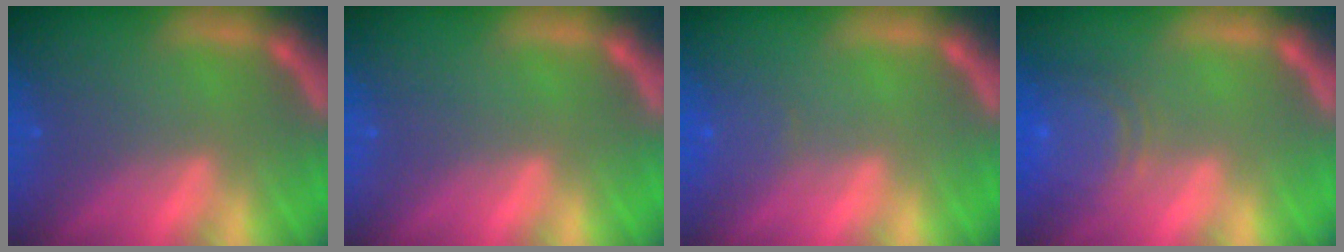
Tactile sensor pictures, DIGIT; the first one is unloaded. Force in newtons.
{"total": 0.0}
{"total": 1.4}
{"total": 6.1}